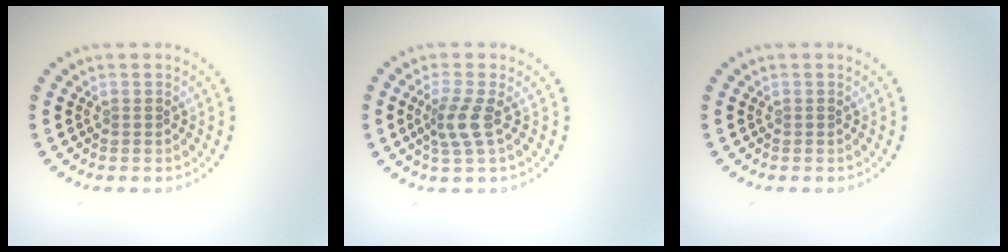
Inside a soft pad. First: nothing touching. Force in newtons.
{"total": 2.4, "press": 1.8, "slide": 1.6}
{"total": 0.0}